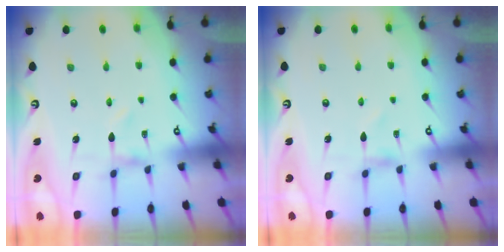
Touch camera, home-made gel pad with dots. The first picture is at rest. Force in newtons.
{"total": 2.3, "press": 2.3, "slide": 0.3}